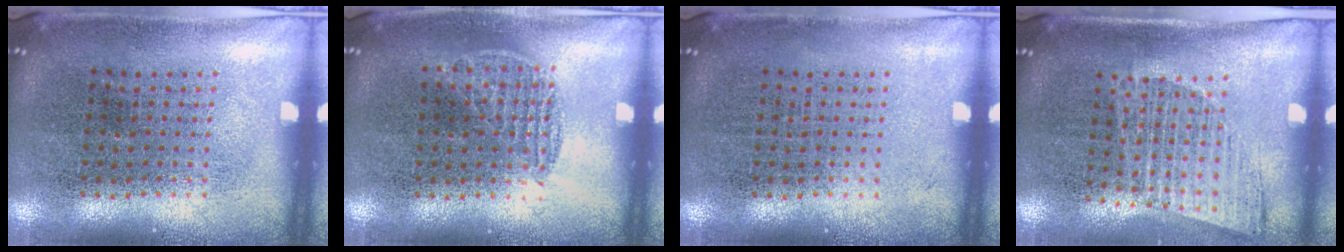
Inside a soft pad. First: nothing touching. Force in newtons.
{"total": 0.8, "press": 0.7, "slide": 0.5}
{"total": 0.0}
{"total": 1.2, "press": 1.1, "slide": 0.6}